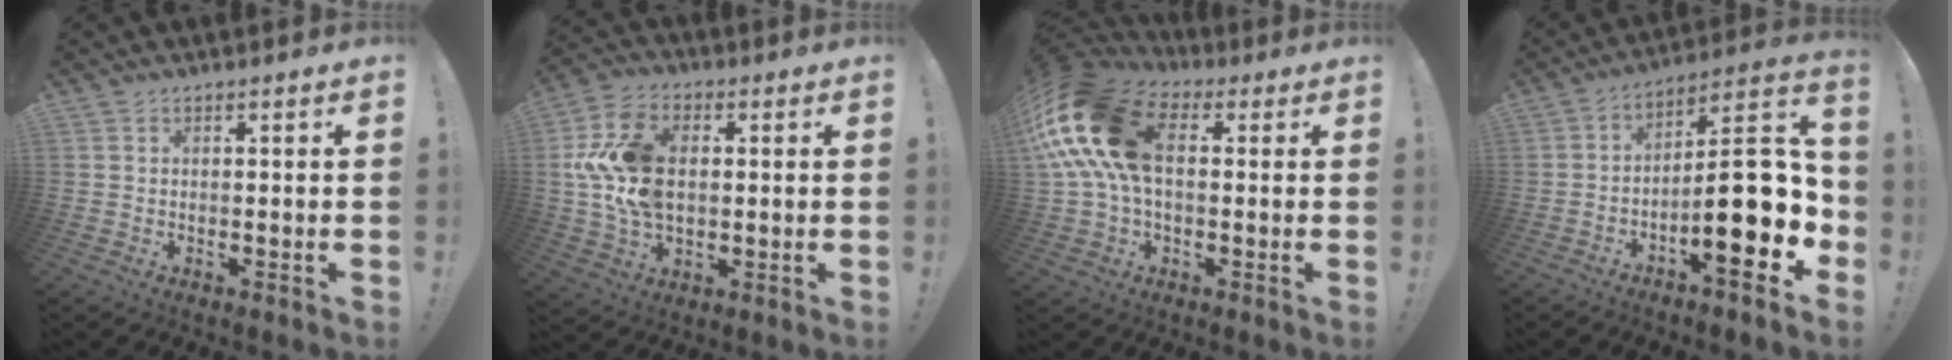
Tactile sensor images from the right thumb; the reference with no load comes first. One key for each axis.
{"total": 17.8, "fx": 1.9, "fy": 12.5, "fz": 12.5, "tx": -0.238, "ty": 0.008, "tz": 0.038}
{"total": 21.0, "fx": 3.9, "fy": 13.0, "fz": 16.1, "tx": -0.293, "ty": 0.009, "tz": 0.075}
{"total": 20.9, "fx": -4.7, "fy": 6.5, "fz": 19.3, "tx": -0.275, "ty": 0.022, "tz": -0.072}